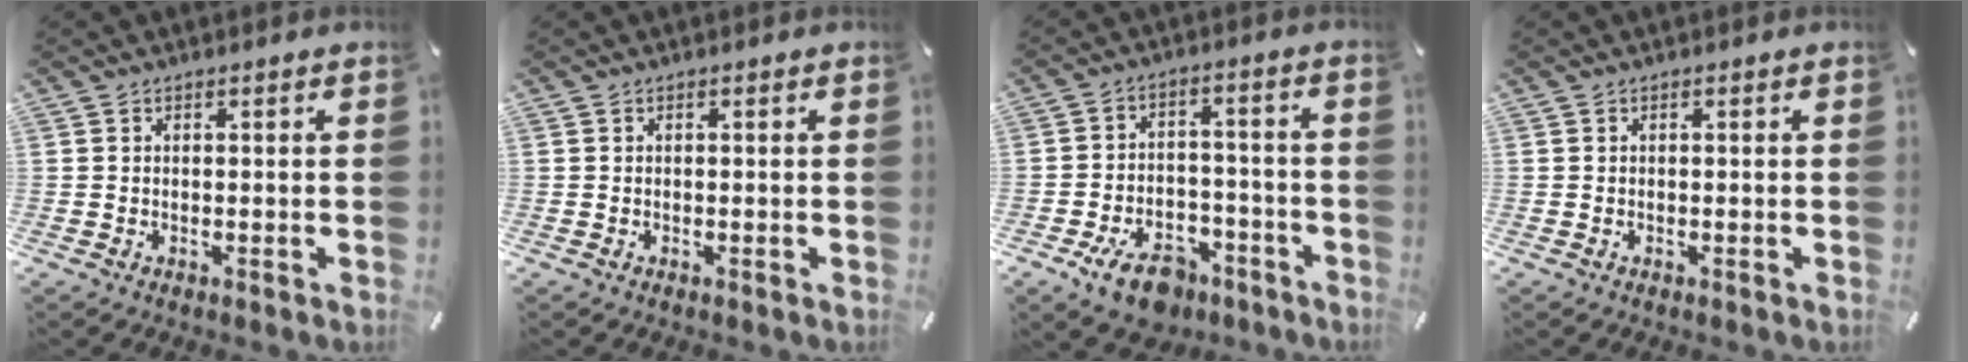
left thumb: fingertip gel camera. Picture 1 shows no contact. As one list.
[{"total": 0.0}, {"total": 10.2, "force": [-6.3, 6.1, 5.3], "torque": [-0.090, 0.047, -0.108]}, {"total": 0.0}]